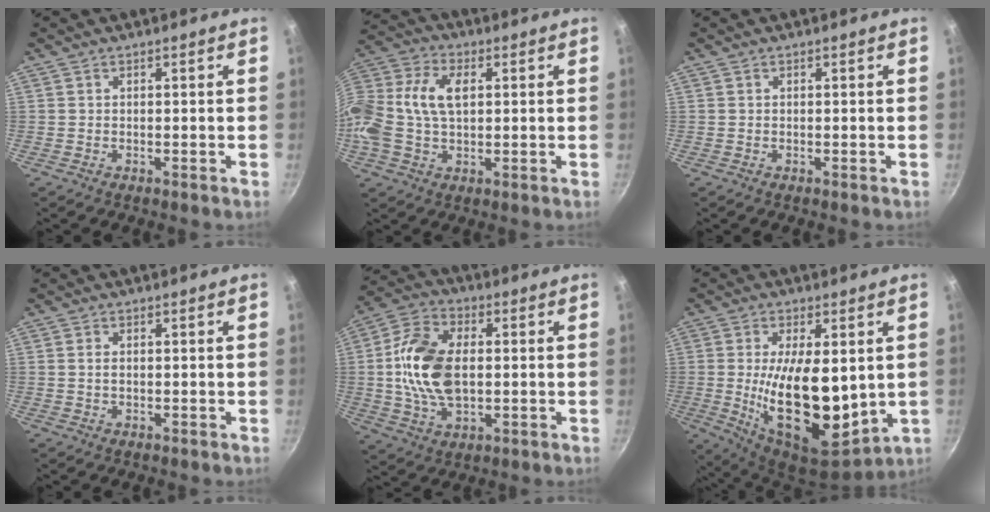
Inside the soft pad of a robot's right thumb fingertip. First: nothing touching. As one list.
[{"total": 14.2, "force": [1.3, 9.0, 10.9], "torque": [-0.223, 0.025, 0.011]}, {"total": 0.0}, {"total": 1.2, "force": [0.1, 0.7, 1.0], "torque": [-0.019, 0.002, 0.000]}, {"total": 15.2, "force": [0.4, 9.3, 12.1], "torque": [-0.213, 0.014, -0.001]}, {"total": 20.1, "force": [0.3, 9.5, 17.8], "torque": [-0.284, -0.029, 0.019]}]